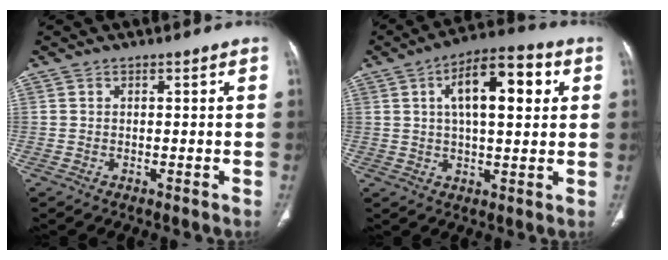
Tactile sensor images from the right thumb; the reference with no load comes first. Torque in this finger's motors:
{"motor_torque": [0.99, 4.01, 1.40, -0.17, 0.12]}